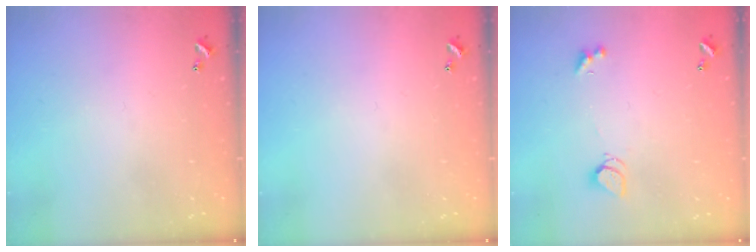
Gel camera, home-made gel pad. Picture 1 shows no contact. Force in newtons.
{"total": 0.0}
{"total": 2.0, "press": 1.9, "slide": 0.5}